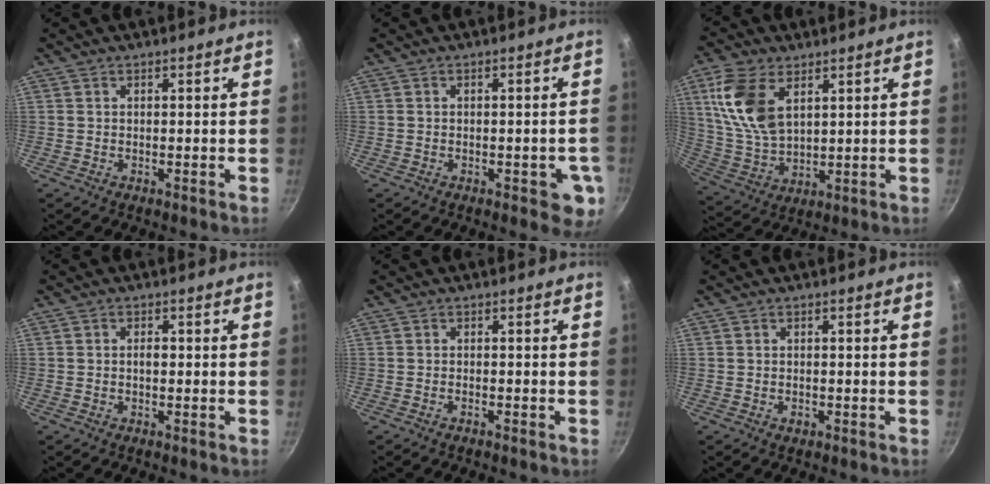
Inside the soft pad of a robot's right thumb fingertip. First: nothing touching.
{"total": 6.1, "force": [-1.8, 2.9, 5.1], "torque": [-0.031, 0.006, -0.021]}
{"total": 13.9, "force": [5.3, 7.9, 10.1], "torque": [-0.195, -0.017, 0.115]}
{"total": 1.5, "force": [-0.1, 0.9, 1.1], "torque": [-0.014, 0.007, -0.004]}
{"total": 0.8, "force": [-0.7, 0.2, 0.4], "torque": [-0.015, 0.006, -0.014]}
{"total": 1.3, "force": [-0.5, 0.9, 0.7], "torque": [-0.011, 0.003, -0.009]}